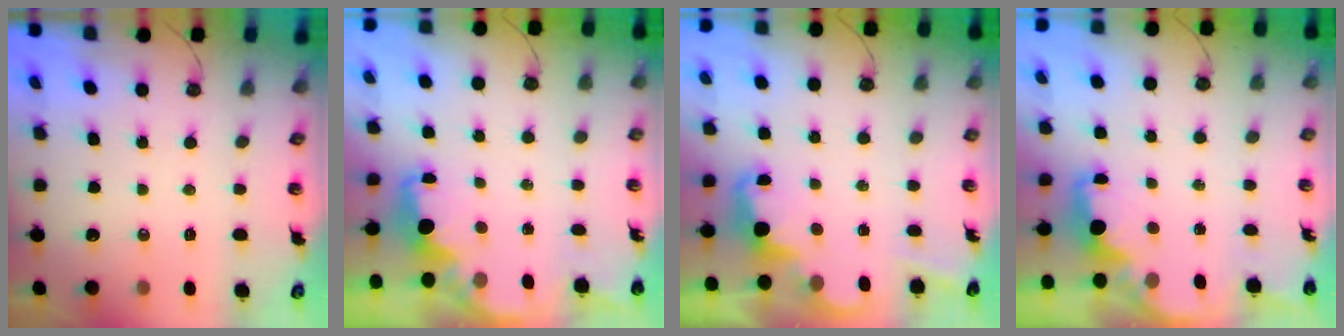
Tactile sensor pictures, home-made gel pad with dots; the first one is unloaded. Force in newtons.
{"total": 2.8, "press": 2.6, "slide": 0.9}
{"total": 2.5, "press": 2.5, "slide": 0.5}
{"total": 2.3, "press": 2.2, "slide": 0.8}